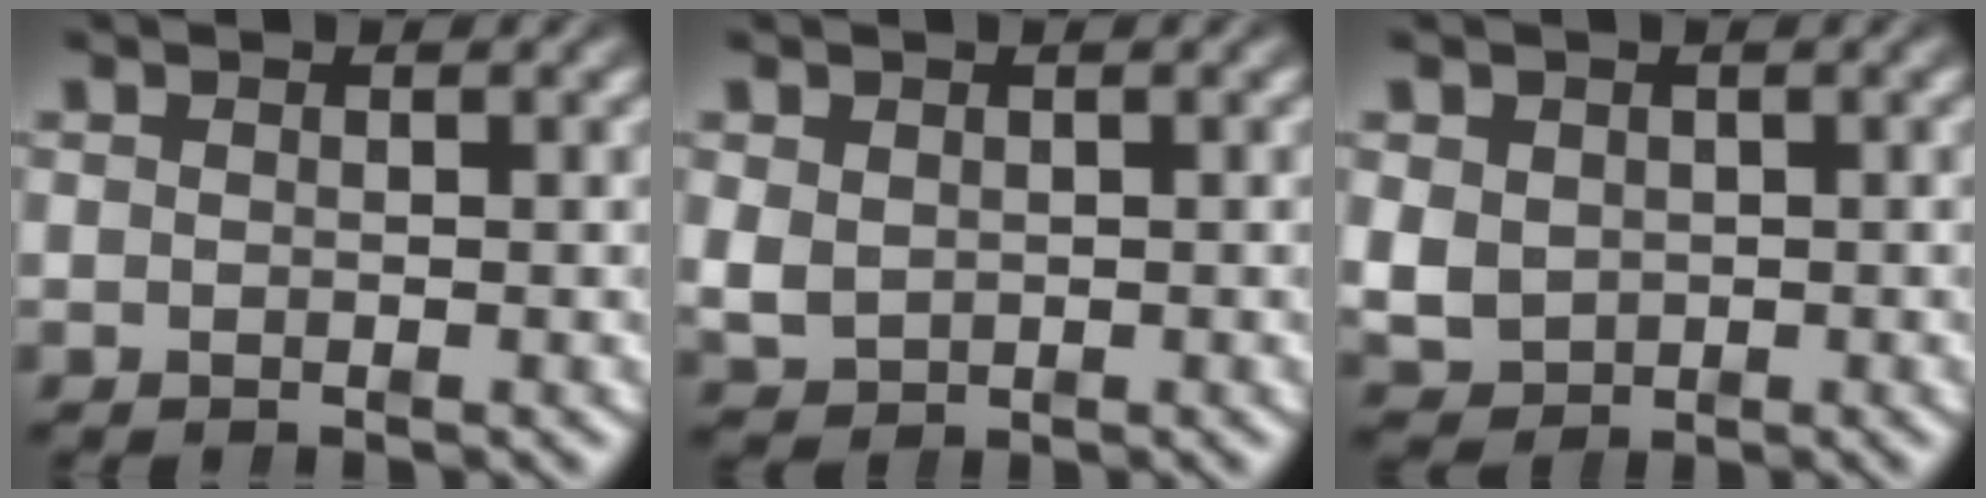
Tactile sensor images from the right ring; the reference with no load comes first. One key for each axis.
{"total": 2.3, "fx": 0.1, "fy": 2.1, "fz": 0.9, "tx": -0.028, "ty": -0.016, "tz": 0.017}
{"total": 4.4, "fx": -0.4, "fy": 4.0, "fz": 1.8, "tx": -0.050, "ty": -0.029, "tz": 0.011}